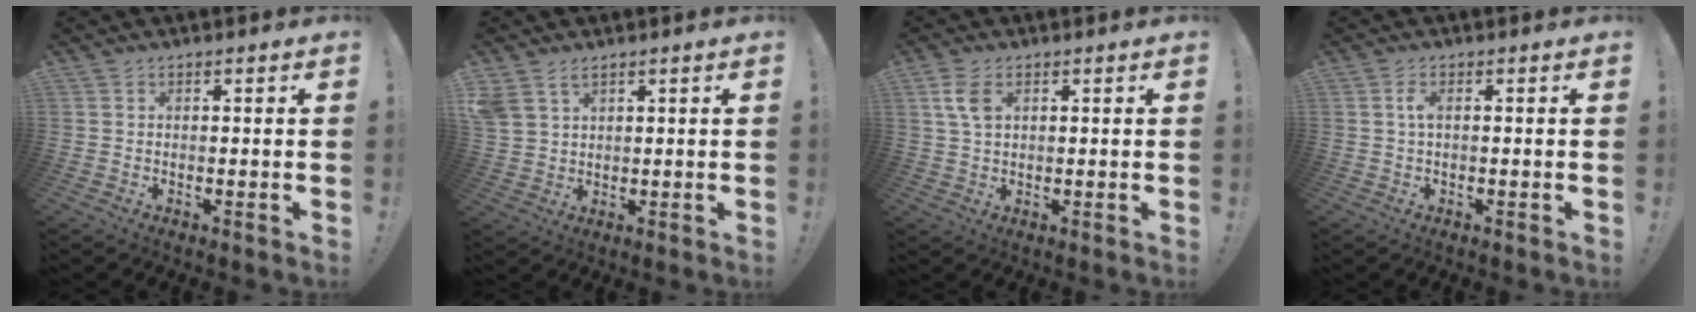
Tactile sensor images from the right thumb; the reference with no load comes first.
{"total": 4.8, "force": [3.2, 2.8, 2.2], "torque": [-0.049, -0.009, 0.066]}
{"total": 5.5, "force": [2.2, 3.1, 3.9], "torque": [-0.085, 0.000, 0.041]}
{"total": 2.3, "force": [0.3, 0.7, 2.2], "torque": [-0.043, 0.003, 0.003]}